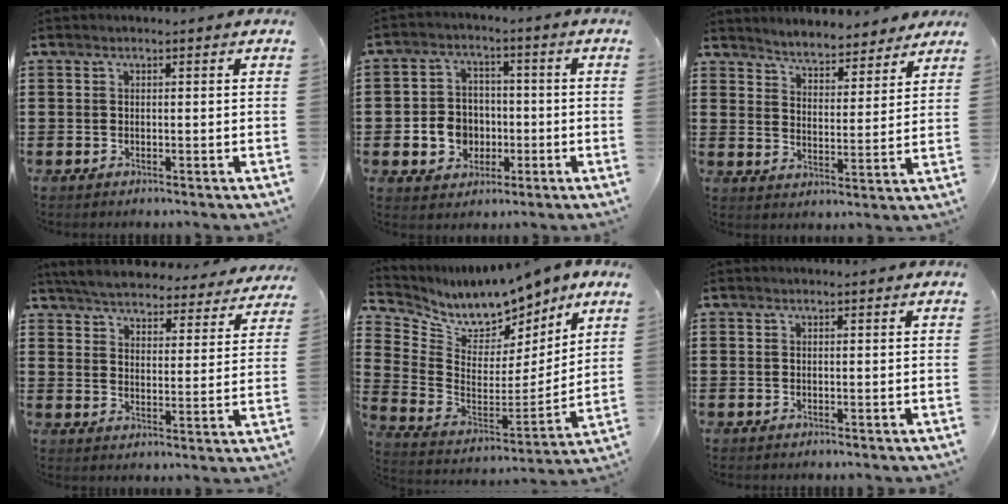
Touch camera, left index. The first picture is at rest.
{"total": 6.1, "force": [-1.2, 5.5, 2.2], "torque": [-0.056, 0.017, -0.020]}
{"total": 4.3, "force": [4.2, 0.1, -0.4], "torque": [-0.016, -0.030, 0.071]}
{"total": 5.1, "force": [5.1, 0.2, 0.7], "torque": [-0.041, -0.033, 0.087]}
{"total": 9.5, "force": [8.5, 3.5, 2.4], "torque": [-0.080, -0.059, 0.149]}
{"total": 0.0}